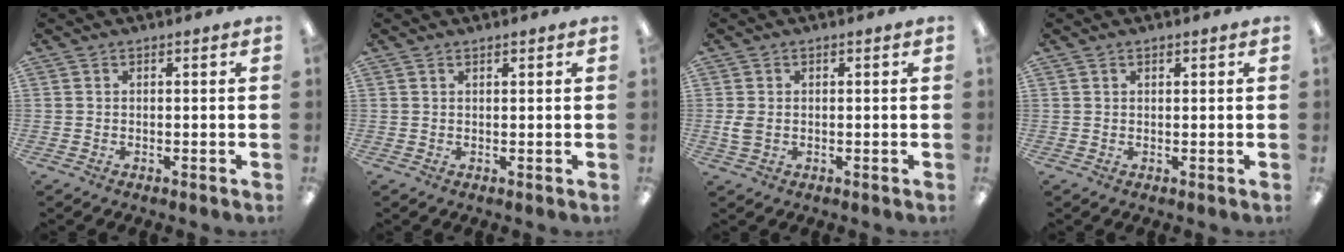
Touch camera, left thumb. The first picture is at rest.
{"total": 0.8, "force": [0.7, 0.2, 0.3], "torque": [-0.008, 0.000, 0.014]}
{"total": 2.9, "force": [-0.1, 1.9, 2.2], "torque": [-0.053, 0.001, -0.005]}
{"total": 0.8, "force": [0.6, 0.4, 0.3], "torque": [-0.007, 0.002, 0.011]}